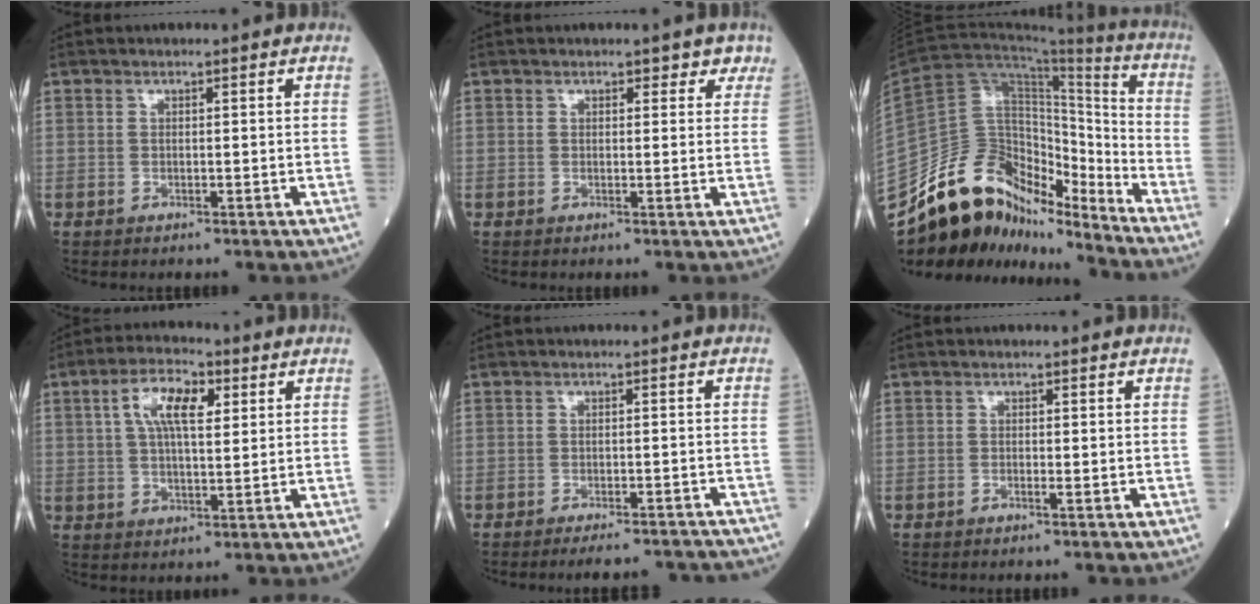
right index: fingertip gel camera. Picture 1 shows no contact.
{"total": 2.3, "force": [1.6, 1.5, 0.6], "torque": [0.015, -0.005, 0.008]}
{"total": 21.3, "force": [-17.2, 7.7, 10.0], "torque": [-0.180, 0.037, -0.289]}
{"total": 8.4, "force": [2.8, 3.1, 7.2], "torque": [-0.139, 0.017, 0.049]}
{"total": 10.5, "force": [-10.0, 1.6, 2.9], "torque": [-0.022, 0.006, -0.113]}
{"total": 0.6, "force": [-0.5, -0.1, 0.4], "torque": [-0.006, 0.001, -0.009]}